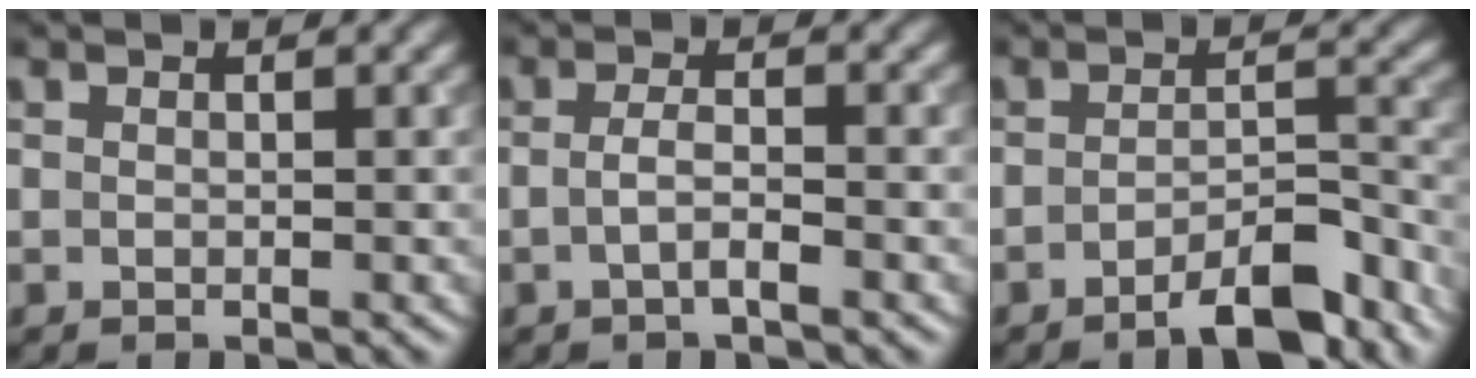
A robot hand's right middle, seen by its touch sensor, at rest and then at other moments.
{"total": 1.8, "force": [-0.6, 0.4, 1.6], "torque": [-0.030, 0.001, -0.016]}
{"total": 5.5, "force": [-3.8, 1.5, 3.7], "torque": [-0.053, 0.007, -0.058]}